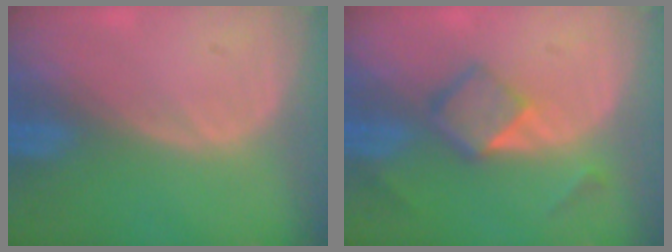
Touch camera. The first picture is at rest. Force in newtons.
{"total": 5.0, "press": 4.6, "slide": 2.0}